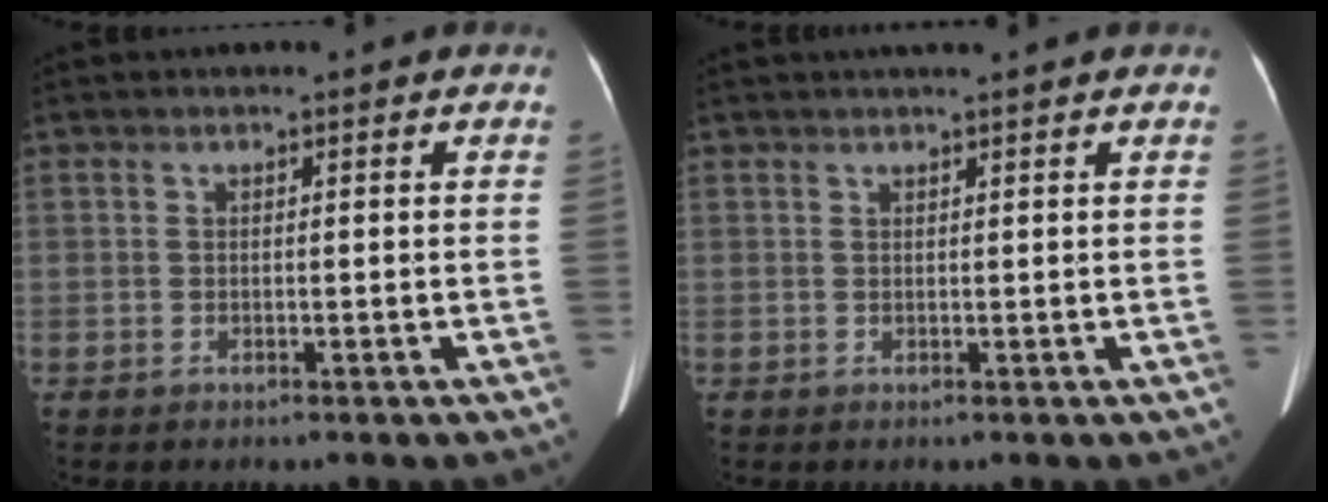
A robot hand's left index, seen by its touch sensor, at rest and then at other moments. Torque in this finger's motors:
{"motor_torque": [0.15, -0.15, 0.02, 0.00]}